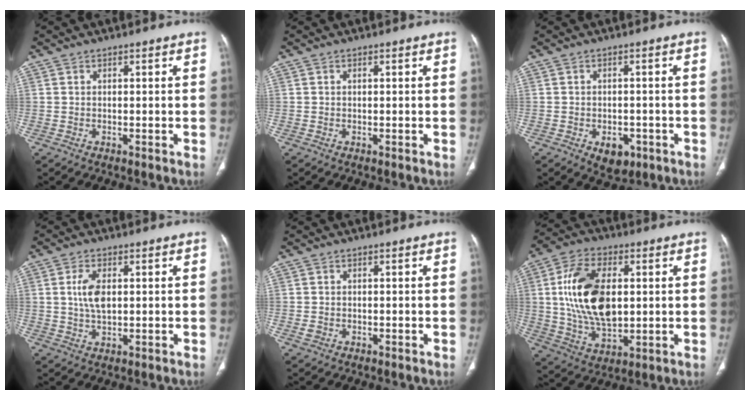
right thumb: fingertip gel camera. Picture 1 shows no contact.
{"total": 0.0}
{"total": 5.1, "force": [-2.2, 3.3, 3.1], "torque": [-0.026, 0.007, -0.020]}
{"total": 5.4, "force": [0.9, 2.8, 4.5], "torque": [-0.088, -0.001, 0.018]}
{"total": 1.1, "force": [-0.3, 0.9, 0.6], "torque": [-0.013, 0.003, -0.003]}
{"total": 17.8, "force": [2.3, 10.3, 14.4], "torque": [-0.256, -0.004, 0.047]}